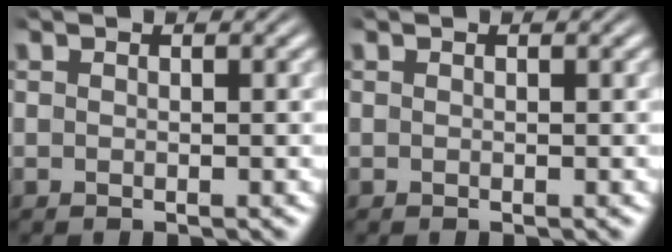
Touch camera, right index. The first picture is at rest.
{"total": 0.0}